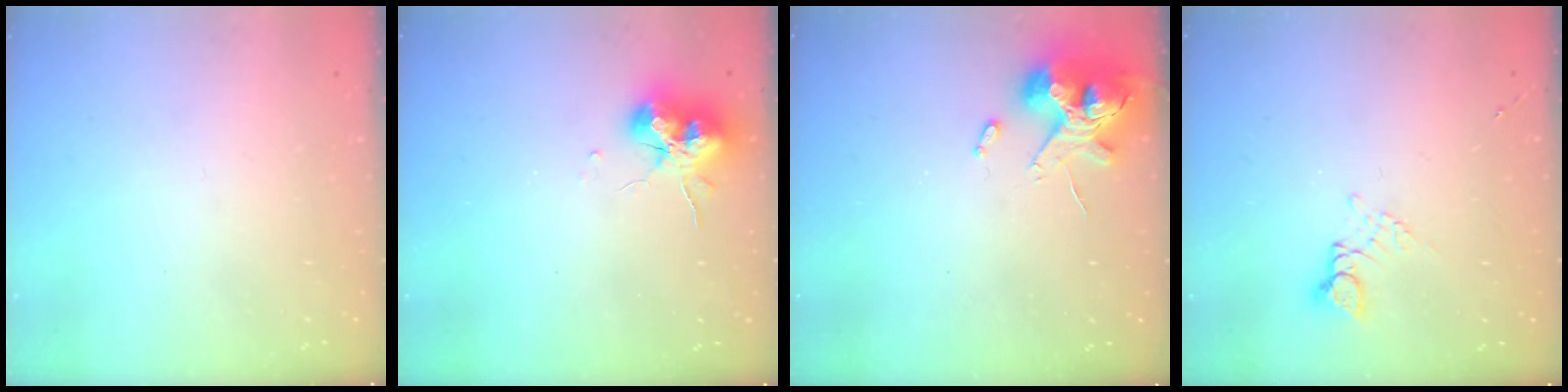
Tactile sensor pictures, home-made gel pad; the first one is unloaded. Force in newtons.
{"total": 13.4, "press": 13.3, "slide": 1.6}
{"total": 12.4, "press": 12.2, "slide": 1.8}
{"total": 4.7, "press": 4.6, "slide": 0.5}